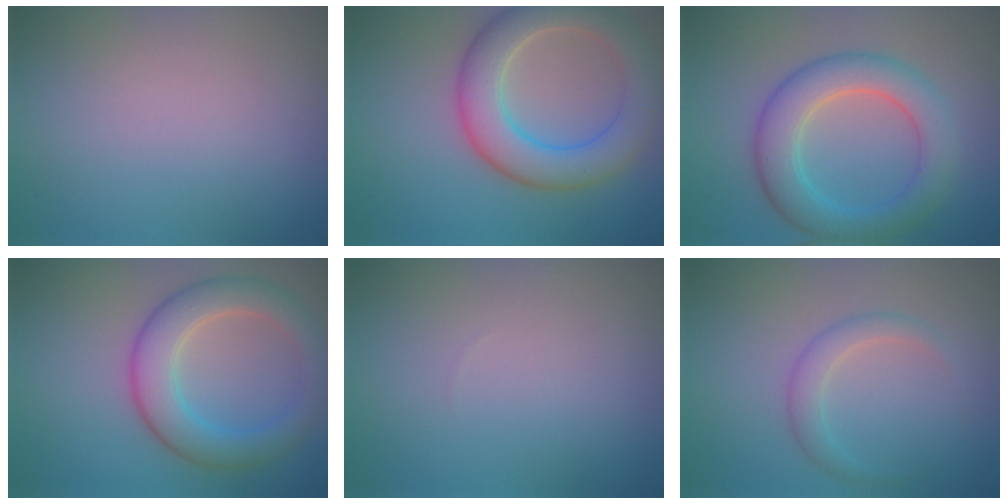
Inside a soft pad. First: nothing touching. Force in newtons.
{"total": 6.8, "press": 6.7, "slide": 0.3}
{"total": 5.9, "press": 5.9, "slide": 0.0}
{"total": 5.5, "press": 5.5, "slide": 0.1}
{"total": 0.0}
{"total": 2.0, "press": 2.0, "slide": 0.2}